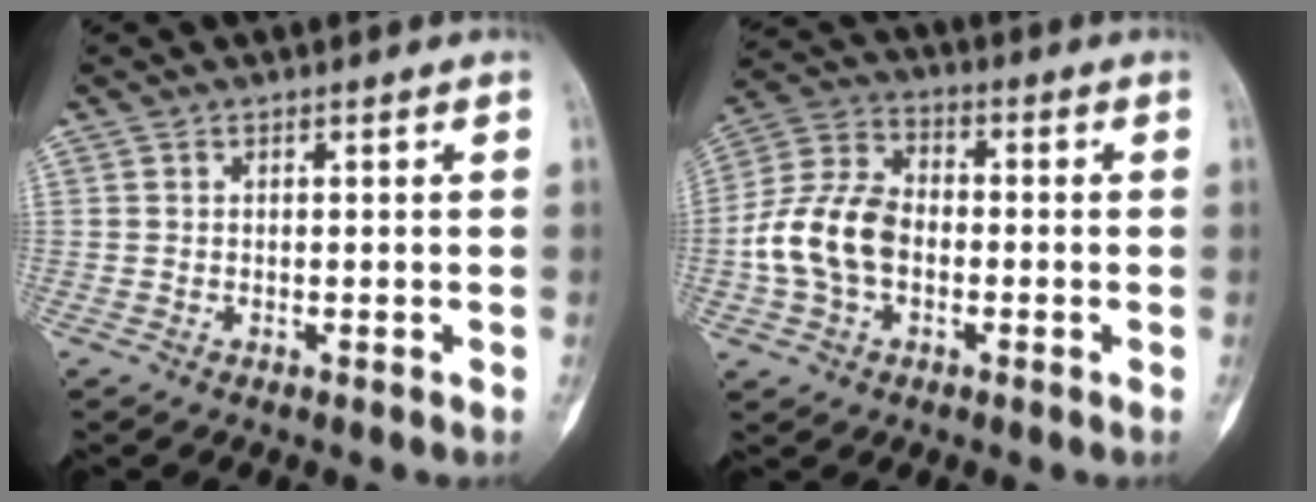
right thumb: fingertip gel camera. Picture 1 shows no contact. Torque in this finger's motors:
{"motor_torque": [1.35, 1.29, 0.66, -0.53, 0.24]}